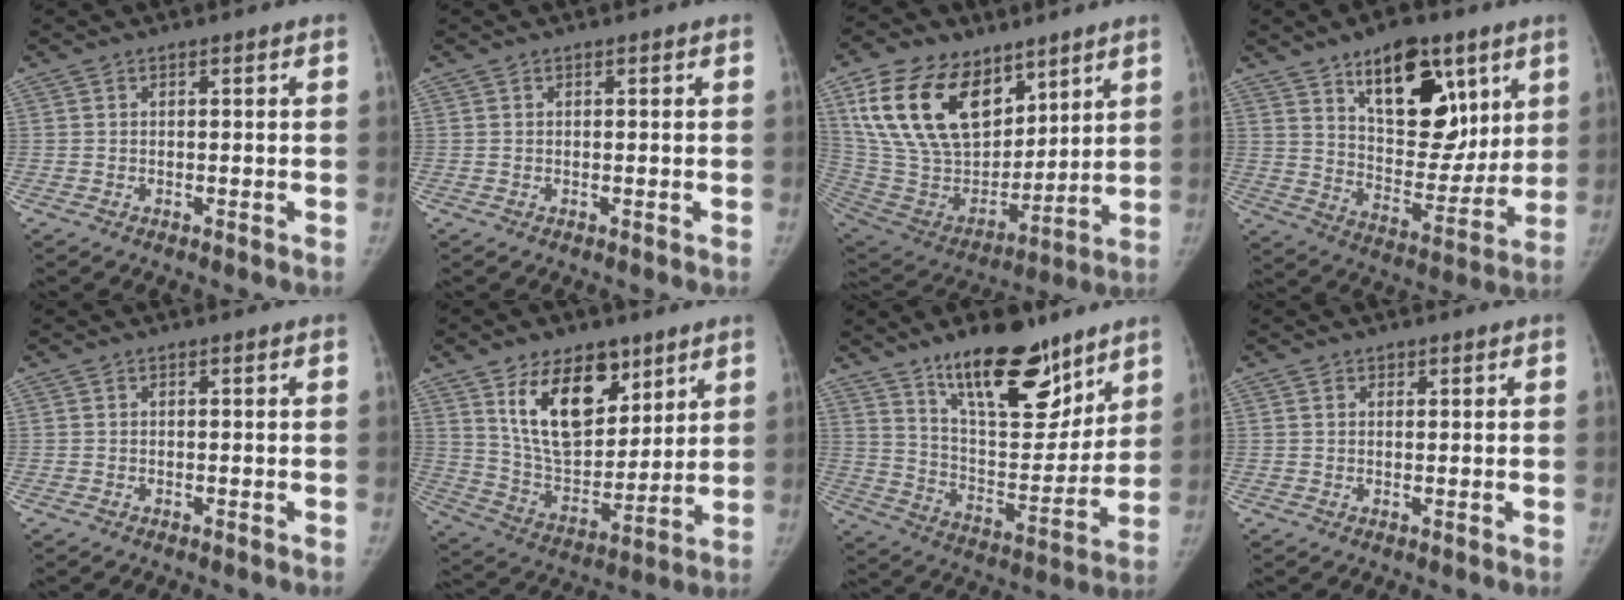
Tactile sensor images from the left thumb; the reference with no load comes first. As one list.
[{"total": 0.0}, {"total": 24.9, "force": [13.1, 15.1, 14.9], "torque": [-0.262, -0.038, 0.252]}, {"total": 19.6, "force": [10.1, 10.6, 13.0], "torque": [-0.130, -0.061, 0.164]}, {"total": 0.0}, {"total": 17.6, "force": [9.4, 10.1, 11.0], "torque": [-0.133, -0.056, 0.180]}, {"total": 20.6, "force": [14.1, 8.1, 12.6], "torque": [-0.145, -0.086, 0.237]}, {"total": 1.1, "force": [0.6, 0.9, 0.2], "torque": [0.006, -0.003, 0.009]}]